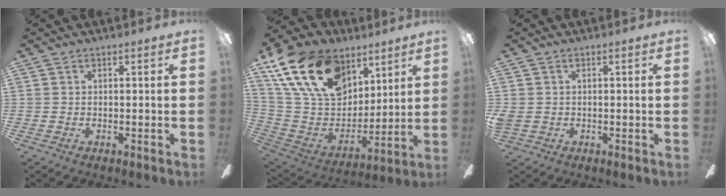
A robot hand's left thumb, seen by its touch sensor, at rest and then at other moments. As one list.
[{"total": 24.0, "force": [12.4, 15.8, 13.1], "torque": [-0.249, -0.041, 0.228]}, {"total": 1.7, "force": [-0.1, 1.5, 0.7], "torque": [-0.014, 0.005, -0.002]}]